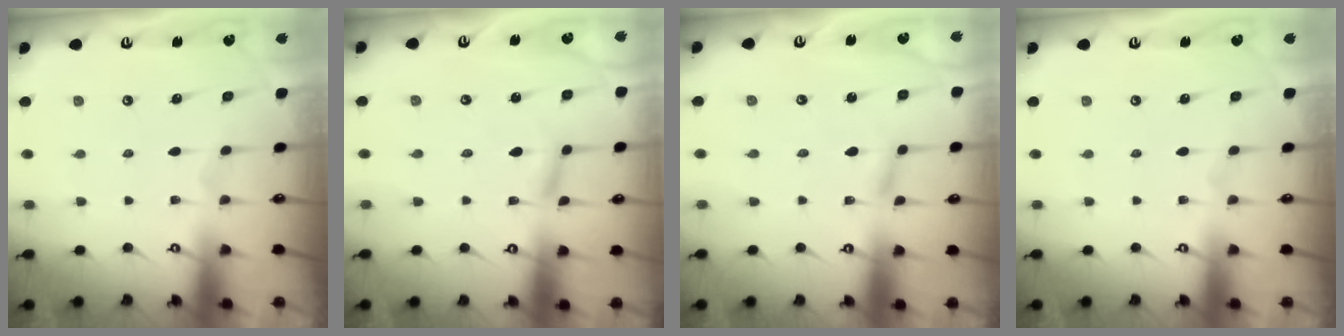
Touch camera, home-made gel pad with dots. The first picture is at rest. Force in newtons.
{"total": 2.2, "press": 2.2, "slide": 0.2}
{"total": 1.7, "press": 1.7, "slide": 0.2}
{"total": 0.0}